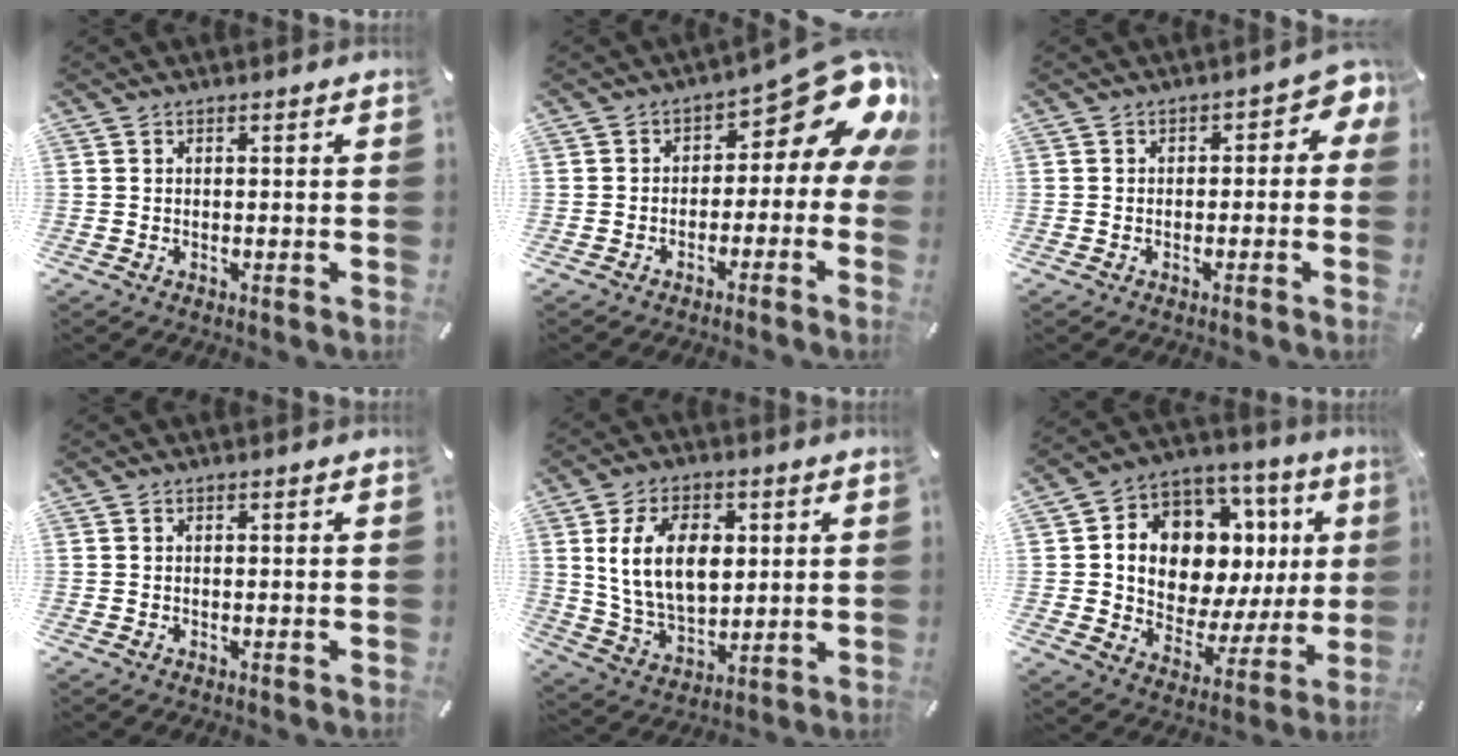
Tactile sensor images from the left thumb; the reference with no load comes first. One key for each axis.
{"total": 12.4, "fx": 5.1, "fy": 6.4, "fz": 9.2, "tx": -0.113, "ty": -0.043, "tz": 0.081}
{"total": 3.7, "fx": -0.7, "fy": 2.5, "fz": 2.6, "tx": -0.036, "ty": 0.010, "tz": -0.019}
{"total": 0.0}
{"total": 14.3, "fx": 3.0, "fy": 9.5, "fz": 10.3, "tx": -0.211, "ty": 0.003, "tz": 0.051}
{"total": 13.2, "fx": 4.3, "fy": 9.9, "fz": 7.6, "tx": -0.114, "ty": -0.052, "tz": 0.078}